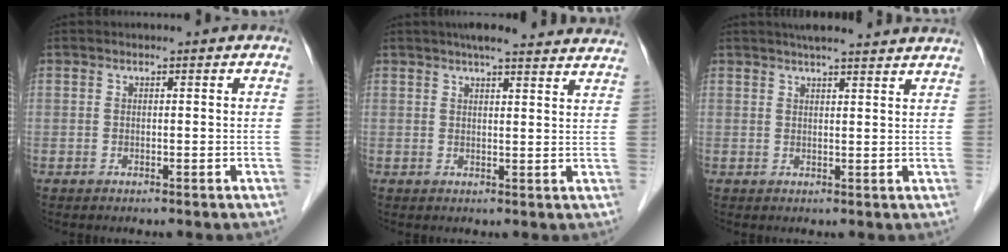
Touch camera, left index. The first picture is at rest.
{"total": 17.1, "force": [15.8, 1.2, 6.5], "torque": [-0.078, 0.011, 0.182]}
{"total": 11.0, "force": [9.9, 0.3, 4.8], "torque": [-0.064, 0.023, 0.112]}